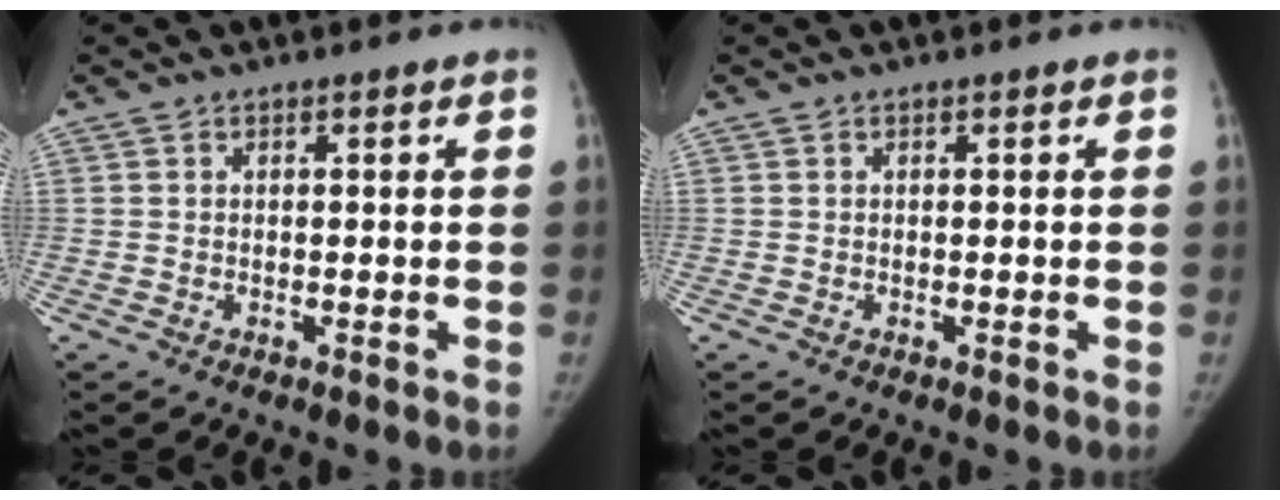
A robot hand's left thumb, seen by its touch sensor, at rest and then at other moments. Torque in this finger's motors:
{"motor_torque": [-0.07, 0.10, -0.05, 0.00, 0.02]}